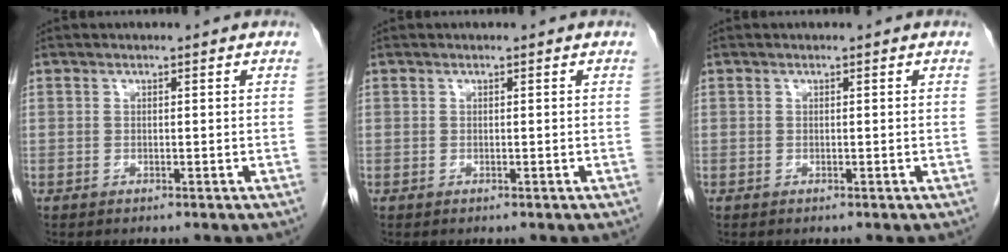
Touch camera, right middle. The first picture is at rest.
{"total": 0.0}
{"total": 0.0}